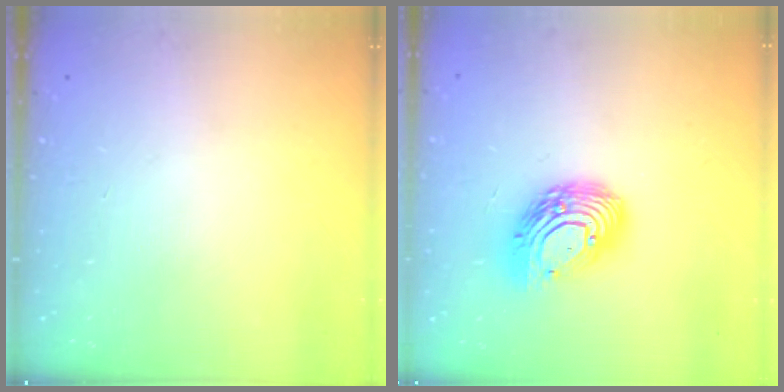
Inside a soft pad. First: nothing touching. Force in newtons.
{"total": 15.3, "press": 15.3, "slide": 1.2}